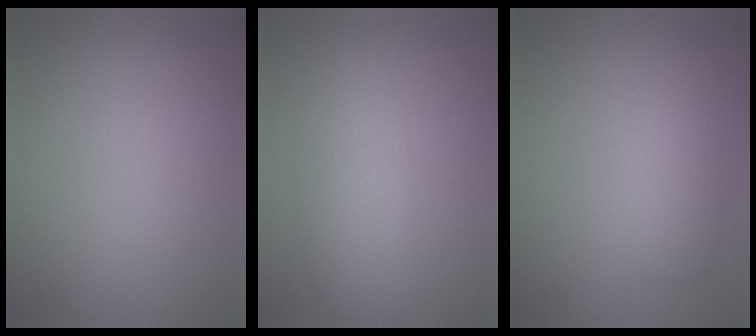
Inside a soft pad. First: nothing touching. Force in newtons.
{"total": 4.4, "press": 4.4, "slide": 0.0}
{"total": 2.3, "press": 2.3, "slide": 0.1}